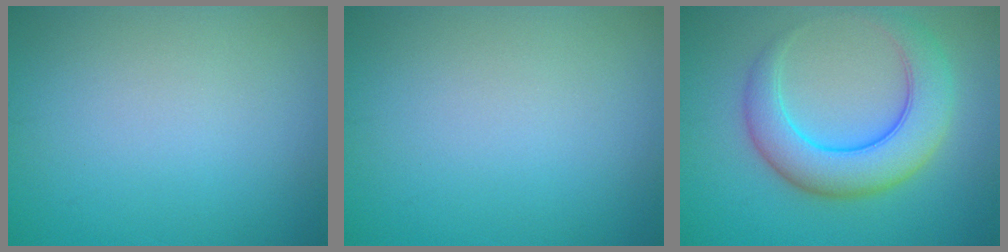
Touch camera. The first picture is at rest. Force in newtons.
{"total": 0.0}
{"total": 6.8, "press": 6.8, "slide": 0.3}